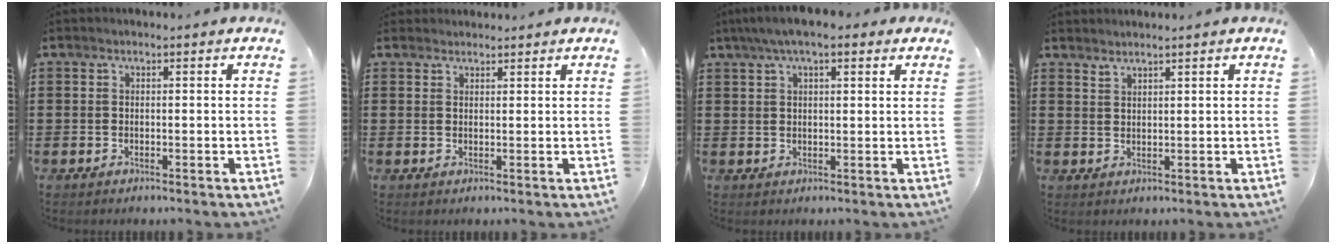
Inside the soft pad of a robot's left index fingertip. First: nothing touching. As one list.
[{"total": 1.5, "force": [1.5, 0.4, 0.0], "torque": [-0.003, 0.003, 0.030]}, {"total": 4.6, "force": [2.8, 1.3, 3.4], "torque": [-0.071, 0.009, 0.048]}, {"total": 1.5, "force": [1.5, -0.1, 0.0], "torque": [-0.003, 0.001, 0.029]}]